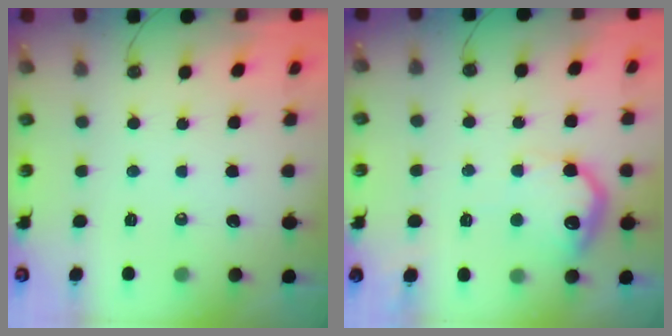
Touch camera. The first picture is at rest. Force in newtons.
{"total": 12.3, "press": 12.3, "slide": 0.6}